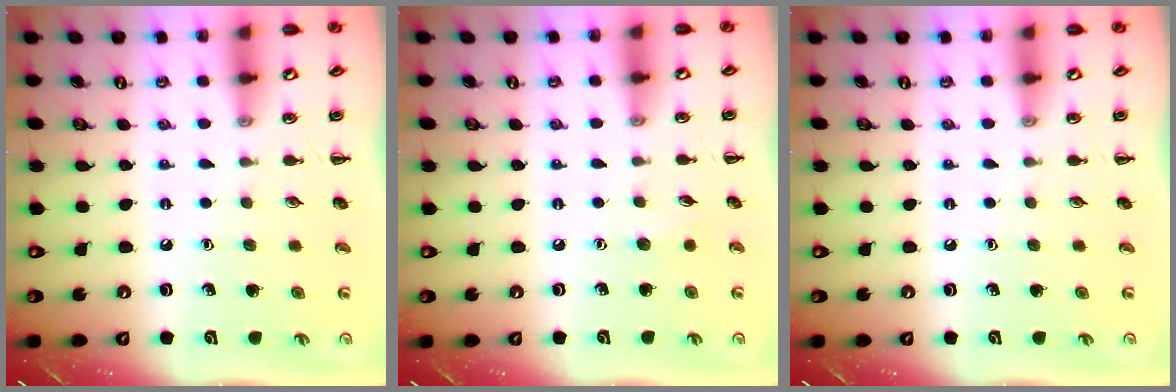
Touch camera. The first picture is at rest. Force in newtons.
{"total": 3.8, "press": 3.7, "slide": 0.9}
{"total": 0.0}